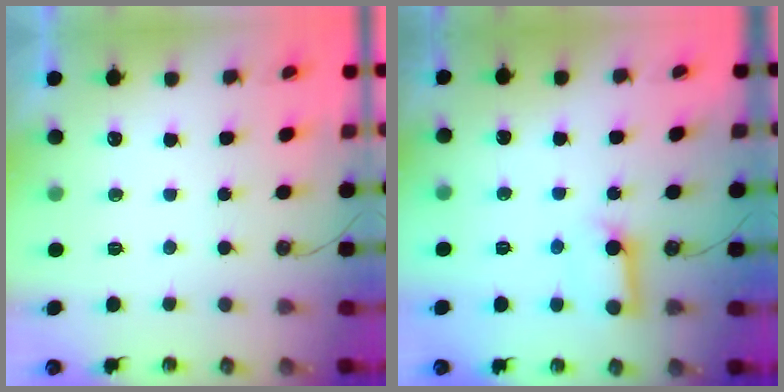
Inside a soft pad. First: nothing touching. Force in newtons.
{"total": 8.5, "press": 8.5, "slide": 0.8}